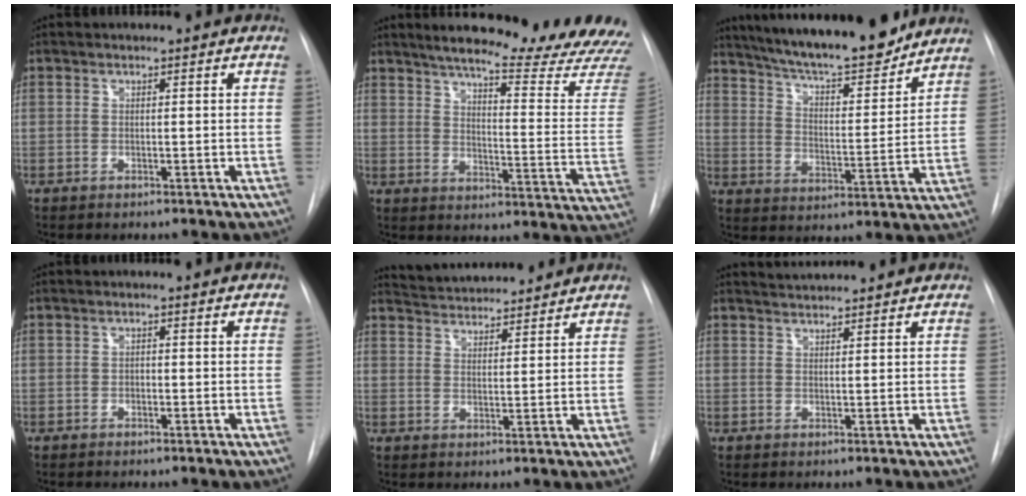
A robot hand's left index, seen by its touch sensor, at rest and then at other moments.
{"total": 26.9, "force": [24.0, 1.0, 12.0], "torque": [-0.179, -0.109, 0.289]}
{"total": 18.6, "force": [16.4, 2.6, 8.4], "torque": [-0.140, -0.007, 0.248]}
{"total": 0.7, "force": [-0.2, 0.5, 0.5], "torque": [-0.004, 0.003, -0.006]}
{"total": 10.5, "force": [10.0, 1.6, 2.7], "torque": [-0.045, 0.020, 0.150]}
{"total": 3.3, "force": [3.3, -0.3, 0.4], "torque": [-0.011, 0.021, 0.055]}